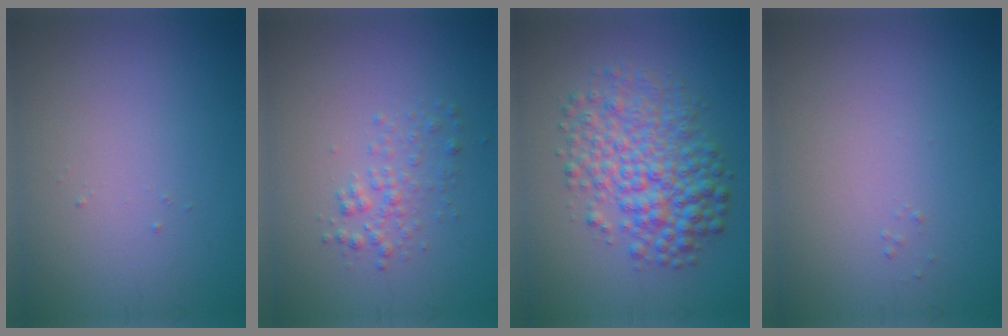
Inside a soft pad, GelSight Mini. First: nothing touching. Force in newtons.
{"total": 1.8, "press": 1.8, "slide": 0.0}
{"total": 6.5, "press": 6.5, "slide": 0.0}
{"total": 0.0}